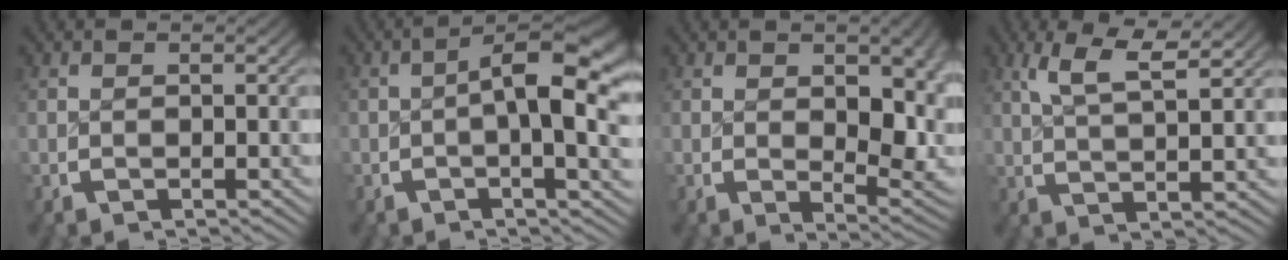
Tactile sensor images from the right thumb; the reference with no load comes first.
{"total": 7.7, "force": [0.8, 2.8, 7.2], "torque": [-0.098, -0.003, 0.006]}
{"total": 5.2, "force": [0.5, 2.6, 4.5], "torque": [-0.060, -0.025, 0.021]}
{"total": 5.1, "force": [3.4, 1.4, 3.6], "torque": [-0.068, 0.007, 0.061]}